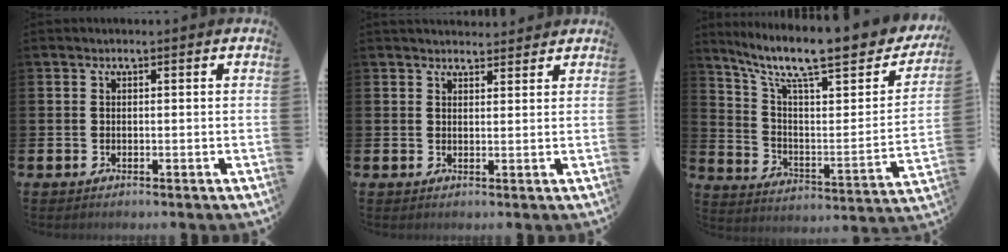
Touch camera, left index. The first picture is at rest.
{"total": 2.4, "force": [2.4, 0.6, 0.0], "torque": [0.008, -0.013, 0.041]}
{"total": 11.0, "force": [8.5, 2.8, 6.5], "torque": [-0.129, -0.071, 0.133]}